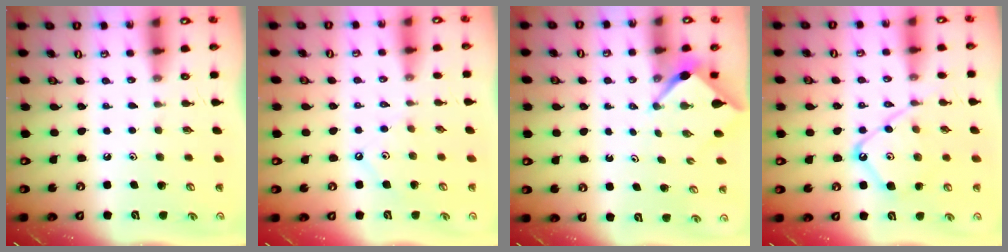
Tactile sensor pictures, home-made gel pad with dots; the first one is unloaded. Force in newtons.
{"total": 1.9, "press": 1.9, "slide": 0.3}
{"total": 2.5, "press": 2.5, "slide": 0.3}
{"total": 11.9, "press": 11.8, "slide": 1.2}